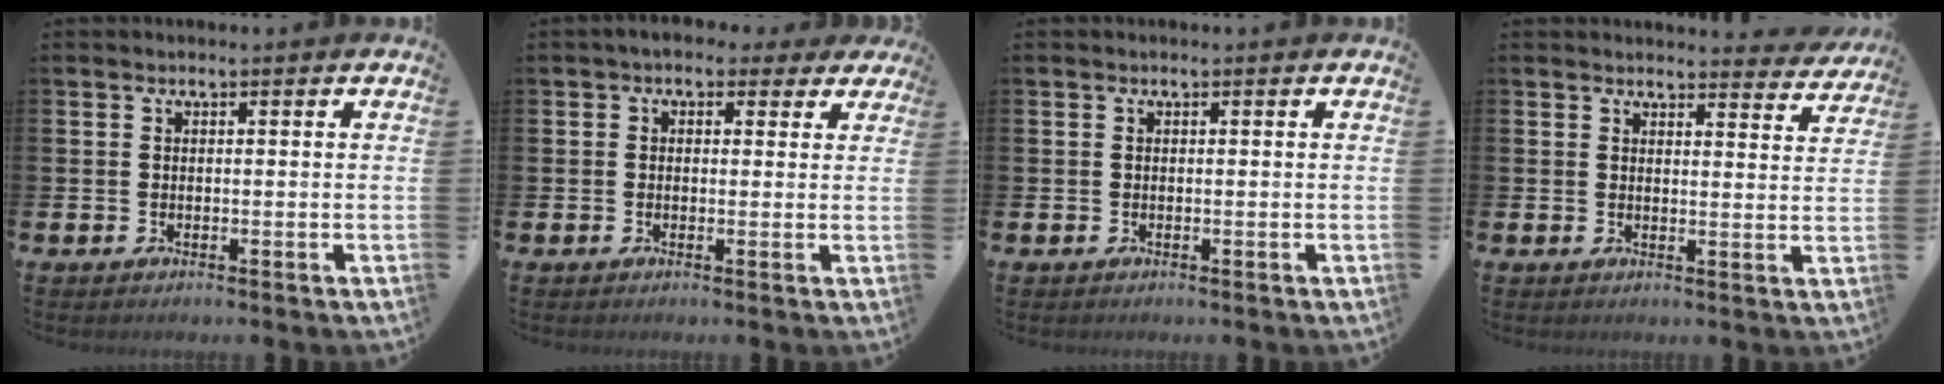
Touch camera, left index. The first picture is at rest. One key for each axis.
{"total": 2.5, "fx": 1.6, "fy": 1.8, "fz": 0.7, "tx": -0.010, "ty": -0.001, "tz": 0.023}
{"total": 0.0}
{"total": 3.3, "fx": 3.3, "fy": 0.4, "fz": 0.2, "tx": 0.008, "ty": -0.025, "tz": 0.055}